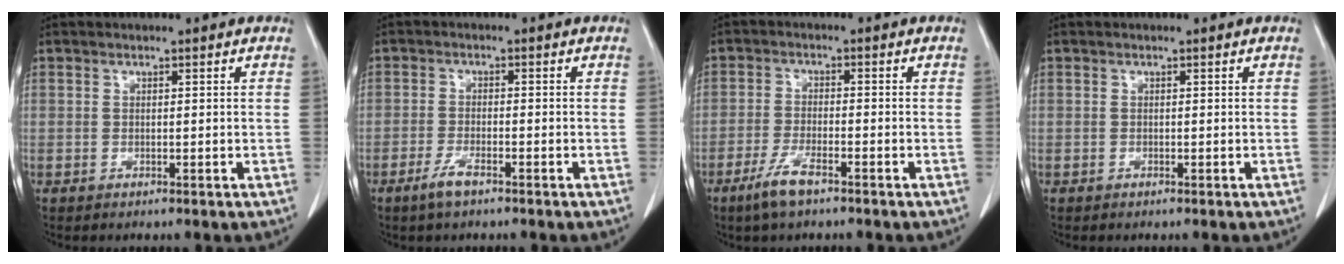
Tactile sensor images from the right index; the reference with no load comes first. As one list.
[{"total": 3.0, "force": [-2.1, 0.5, 2.1], "torque": [-0.048, -0.003, -0.040]}, {"total": 4.9, "force": [-3.3, 0.7, 3.5], "torque": [-0.078, -0.008, -0.062]}, {"total": 0.0}]